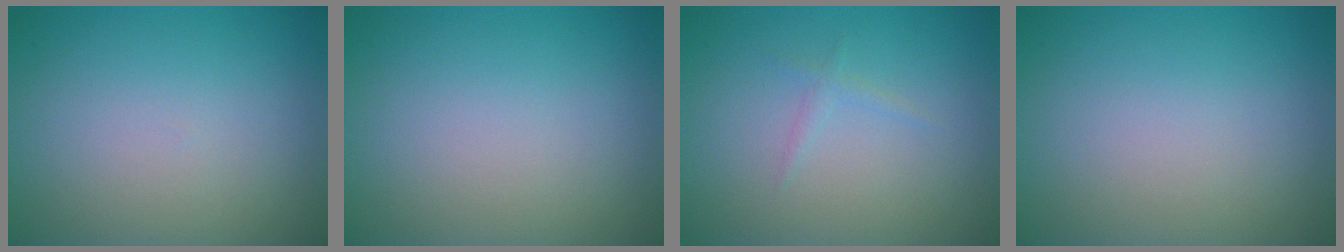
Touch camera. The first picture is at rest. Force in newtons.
{"total": 0.0}
{"total": 0.8, "press": 0.8, "slide": 0.0}
{"total": 0.0}